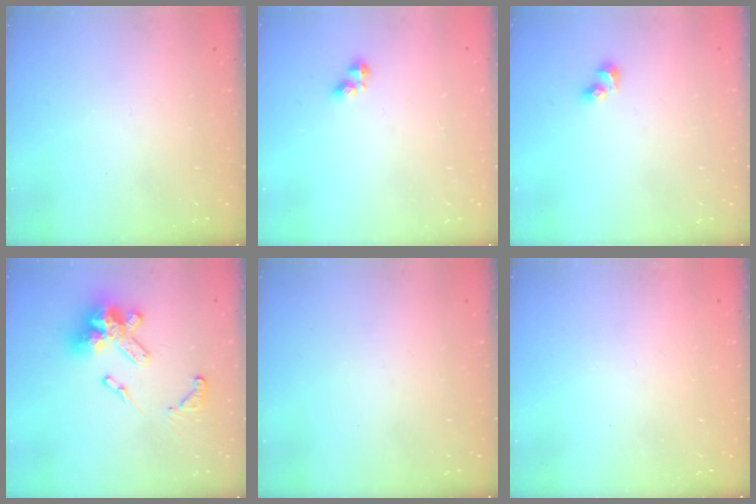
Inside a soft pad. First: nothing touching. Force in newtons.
{"total": 3.1, "press": 3.0, "slide": 0.4}
{"total": 3.7, "press": 3.3, "slide": 1.5}
{"total": 16.6, "press": 16.5, "slide": 1.5}
{"total": 0.0}
{"total": 0.8, "press": 0.7, "slide": 0.3}